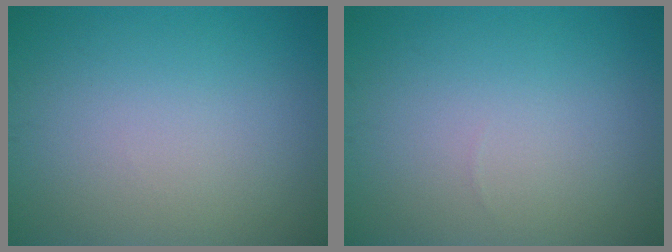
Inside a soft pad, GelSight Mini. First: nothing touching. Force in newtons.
{"total": 0.0}